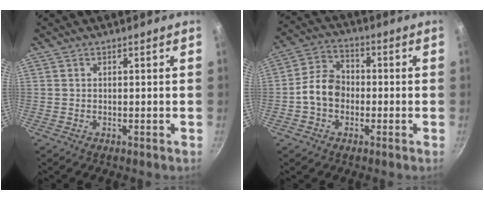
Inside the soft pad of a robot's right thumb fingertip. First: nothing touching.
{"total": 8.2, "force": [-1.5, 6.4, 4.9], "torque": [-0.062, 0.028, -0.041]}